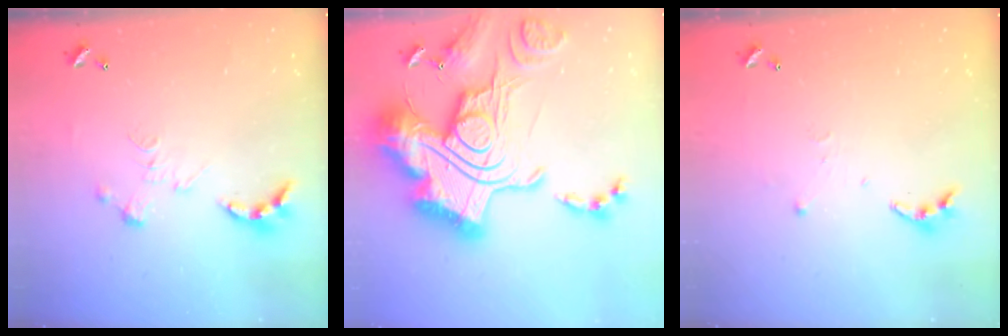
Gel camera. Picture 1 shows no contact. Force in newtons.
{"total": 4.8, "press": 4.1, "slide": 2.6}
{"total": 3.8, "press": 3.8, "slide": 0.4}